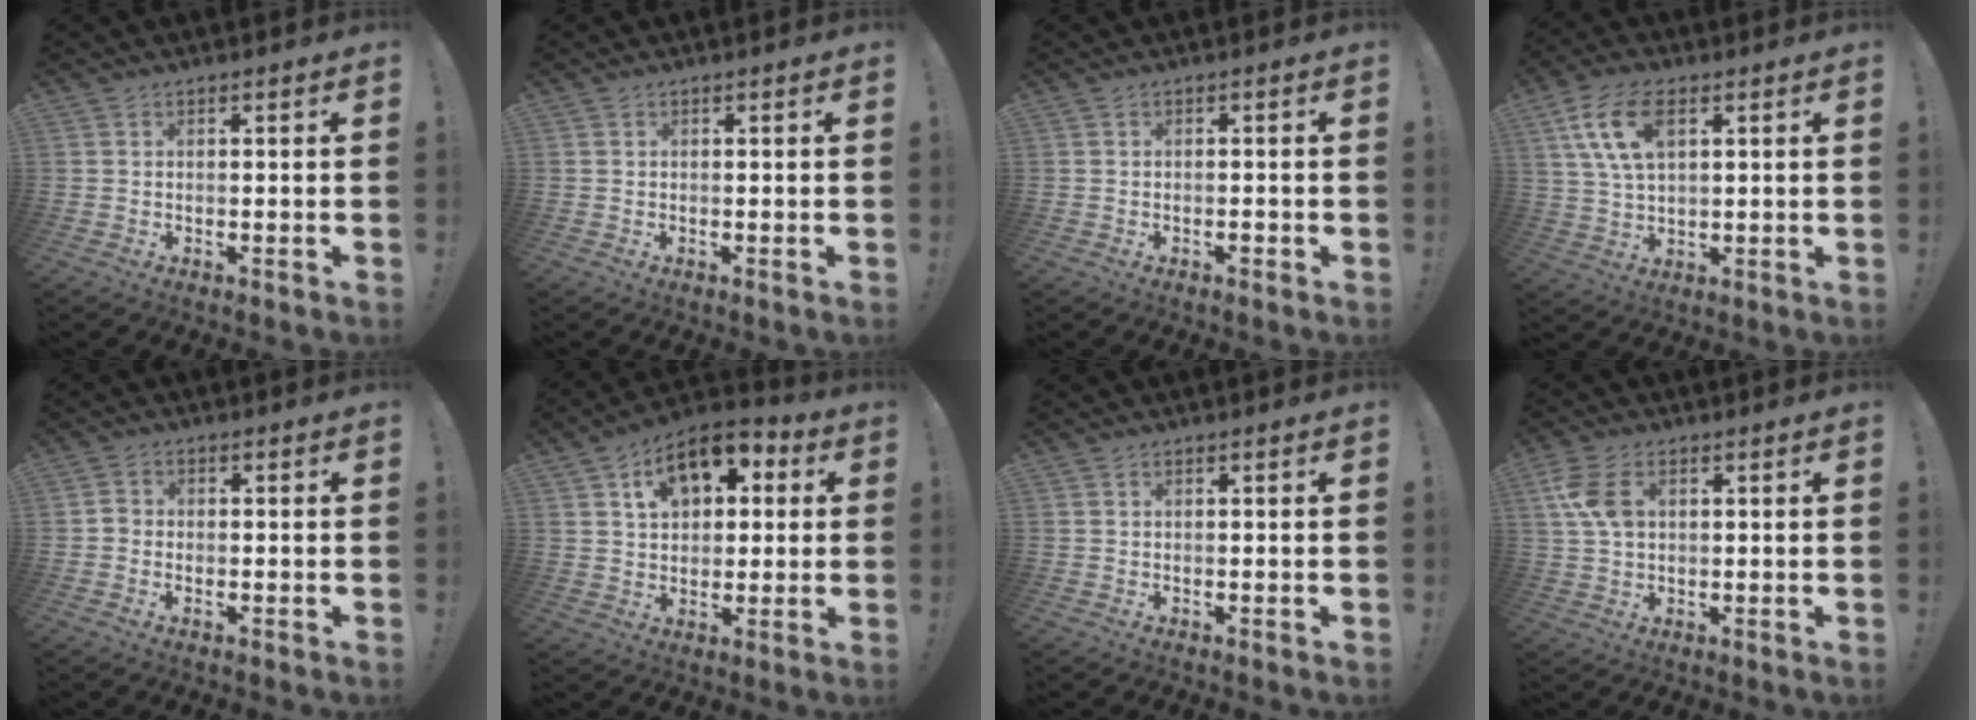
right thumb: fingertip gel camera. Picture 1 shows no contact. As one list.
[{"total": 0.0}, {"total": 1.1, "force": [-0.8, 0.4, 0.7], "torque": [-0.009, 0.002, -0.013]}, {"total": 12.9, "force": [5.2, 7.2, 9.4], "torque": [-0.179, -0.006, 0.096]}, {"total": 2.1, "force": [-0.9, 1.5, 1.2], "torque": [-0.010, 0.004, -0.018]}, {"total": 13.9, "force": [6.1, 9.1, 8.5], "torque": [-0.123, -0.022, 0.111]}, {"total": 0.0}, {"total": 8.9, "force": [2.4, 5.8, 6.4], "torque": [-0.123, -0.005, 0.042]}]